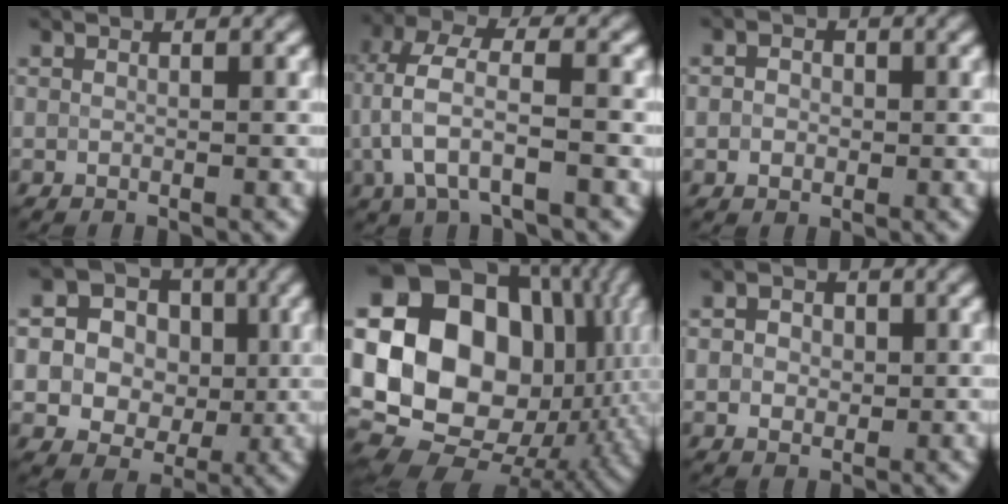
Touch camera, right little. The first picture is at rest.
{"total": 5.9, "force": [-0.9, 2.7, 5.2], "torque": [-0.103, 0.016, -0.020]}
{"total": 1.3, "force": [-0.2, 1.2, 0.5], "torque": [-0.005, 0.001, -0.007]}
{"total": 8.1, "force": [0.1, 7.1, 3.8], "torque": [-0.053, 0.008, -0.012]}
{"total": 19.5, "force": [1.6, 15.3, 12.0], "torque": [-0.216, 0.007, 0.050]}
{"total": 2.2, "force": [0.3, 1.9, 1.1], "torque": [-0.011, 0.000, 0.000]}